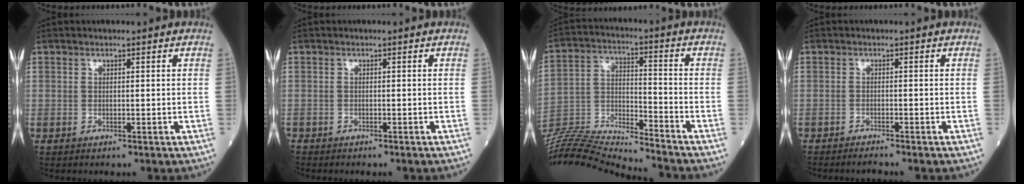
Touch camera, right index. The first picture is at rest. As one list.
[{"total": 1.2, "force": [-1.2, 0.2, 0.3], "torque": [-0.005, -0.001, -0.019]}, {"total": 17.5, "force": [-16.9, -1.2, 4.3], "torque": [-0.081, 0.010, -0.294]}, {"total": 2.0, "force": [-1.8, -0.3, 0.6], "torque": [-0.012, -0.002, -0.028]}]